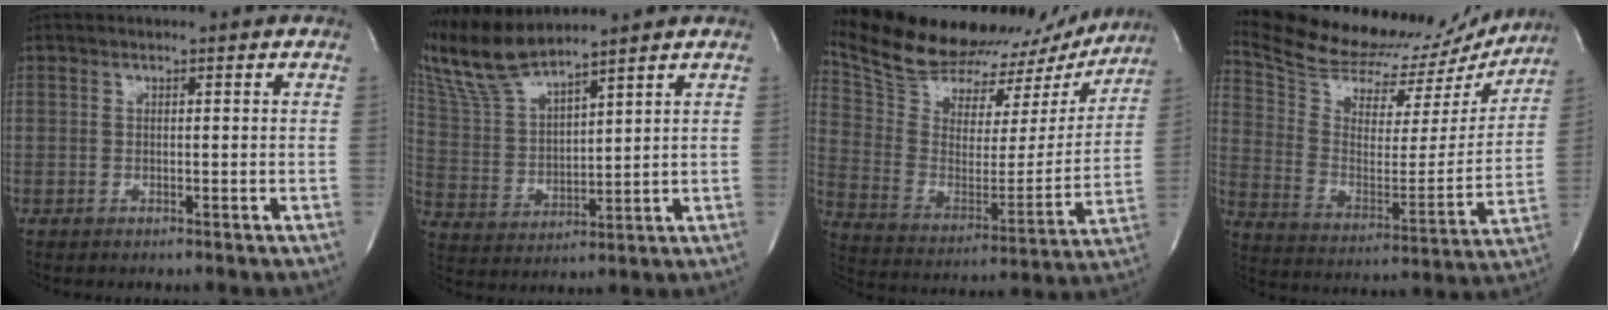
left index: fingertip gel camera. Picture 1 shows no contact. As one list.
[{"total": 9.6, "force": [8.9, 0.4, 3.4], "torque": [-0.092, 0.006, 0.192]}, {"total": 28.6, "force": [25.6, 9.1, 9.0], "torque": [-0.172, -0.008, 0.371]}, {"total": 25.3, "force": [23.8, 6.5, 5.6], "torque": [-0.097, -0.041, 0.339]}]